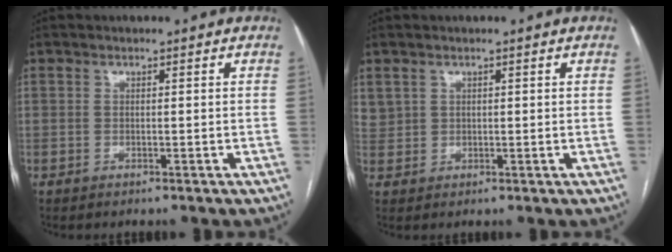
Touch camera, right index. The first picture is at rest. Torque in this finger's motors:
{"motor_torque": [0.14, 0.13, 0.07, 0.01]}